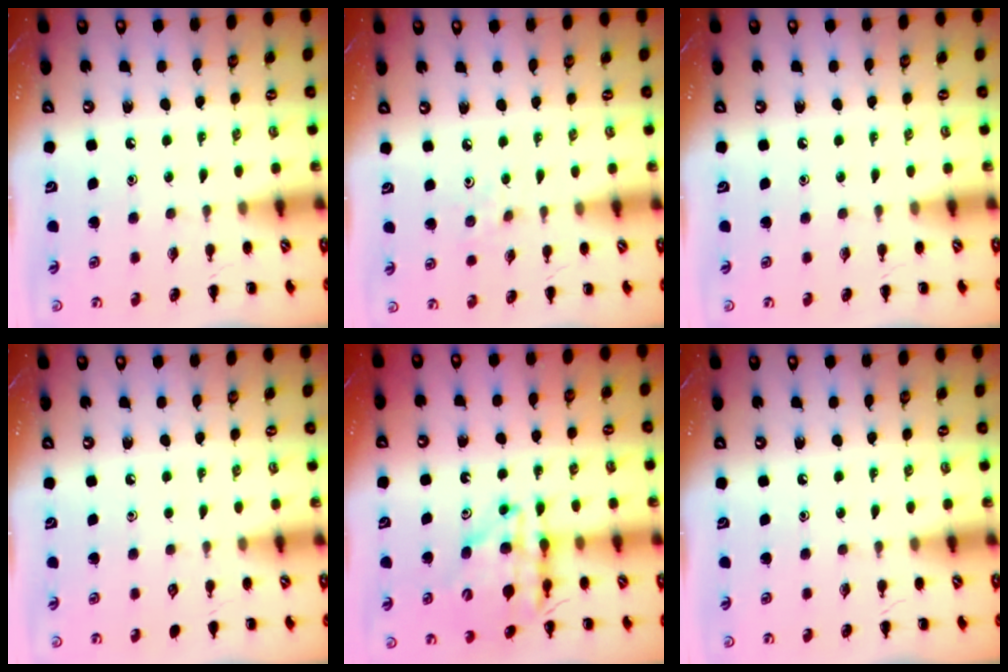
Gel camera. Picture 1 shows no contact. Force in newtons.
{"total": 2.7, "press": 2.5, "slide": 0.9}
{"total": 0.0}
{"total": 0.0}
{"total": 12.5, "press": 12.0, "slide": 3.6}
{"total": 0.0}